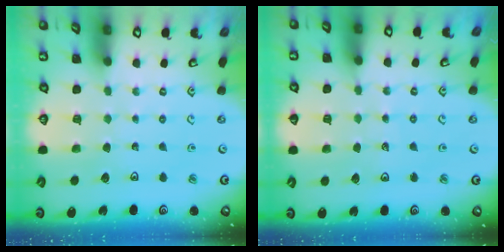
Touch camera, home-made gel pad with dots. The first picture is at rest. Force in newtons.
{"total": 3.3, "press": 2.6, "slide": 2.0}